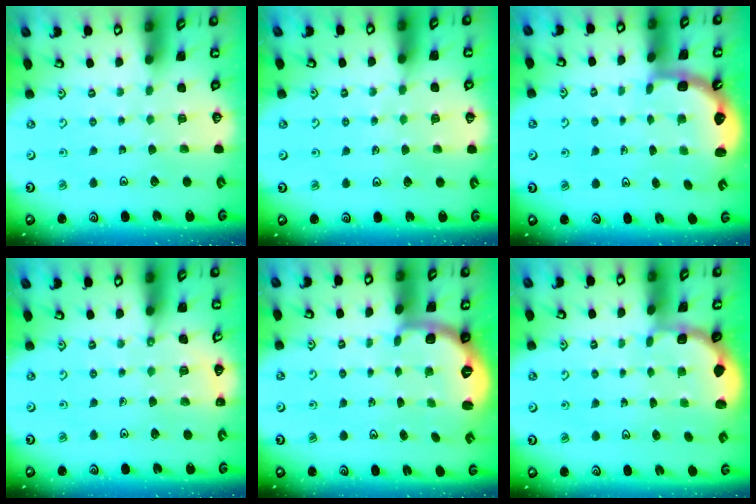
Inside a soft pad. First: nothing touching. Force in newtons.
{"total": 4.6, "press": 4.5, "slide": 0.9}
{"total": 2.6, "press": 2.3, "slide": 1.3}
{"total": 6.0, "press": 5.8, "slide": 1.6}
{"total": 2.6, "press": 1.6, "slide": 2.1}
{"total": 1.8, "press": 1.6, "slide": 0.7}